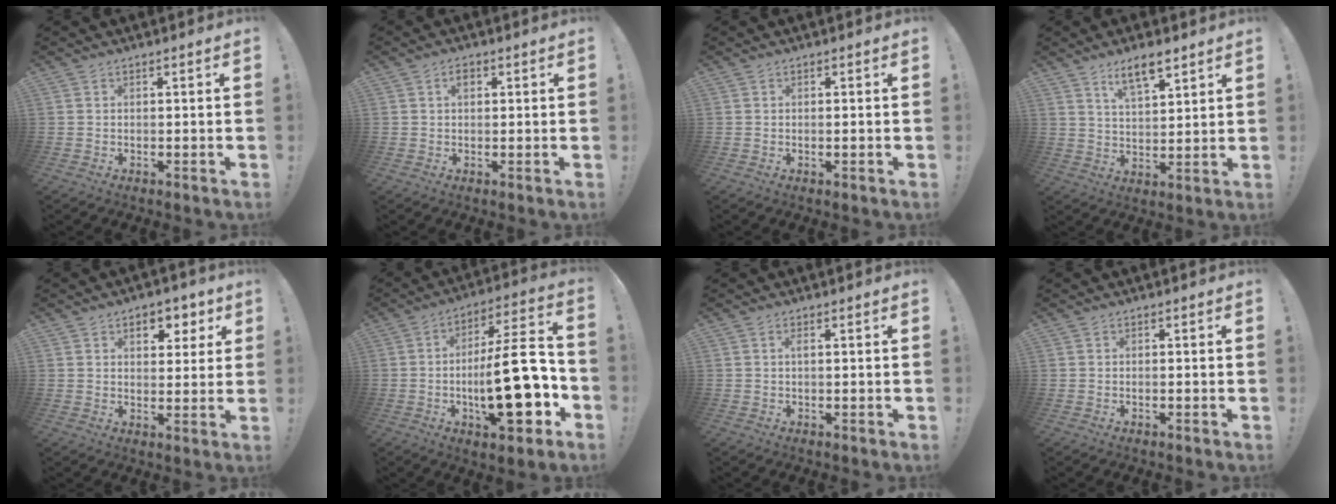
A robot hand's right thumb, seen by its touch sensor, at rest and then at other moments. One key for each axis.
{"total": 2.2, "fx": 0.8, "fy": 1.4, "fz": 1.5, "tx": -0.021, "ty": 0.003, "tz": 0.010}
{"total": 0.6, "fx": -0.3, "fy": -0.2, "fz": 0.4, "tx": -0.009, "ty": 0.000, "tz": -0.006}
{"total": 8.5, "fx": 5.9, "fy": 2.9, "fz": 5.4, "tx": -0.083, "ty": -0.027, "tz": 0.103}
{"total": 6.9, "fx": 3.4, "fy": 4.8, "fz": 3.7, "tx": -0.039, "ty": -0.014, "tz": 0.057}
{"total": 23.1, "fx": -5.0, "fy": 7.3, "fz": 21.4, "tx": -0.339, "ty": 0.021, "tz": -0.081}
{"total": 1.0, "fx": 0.0, "fy": 0.1, "fz": 1.0, "tx": -0.027, "ty": 0.006, "tz": 0.000}
{"total": 0.0}